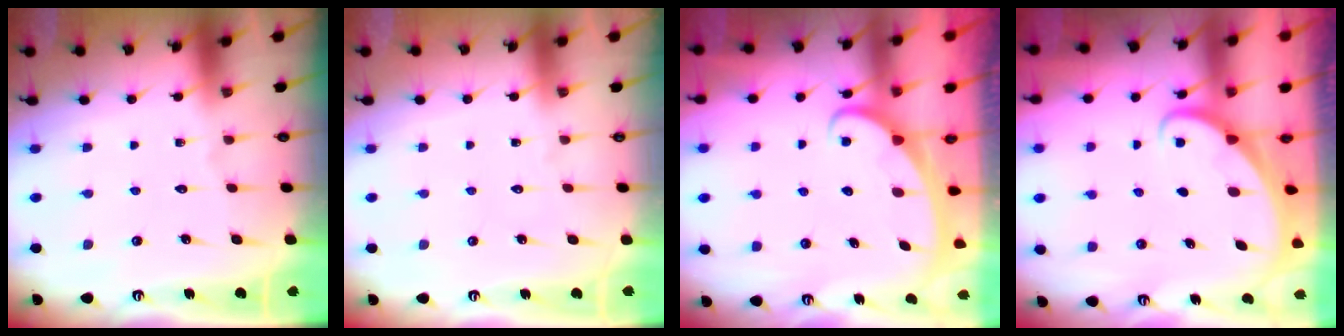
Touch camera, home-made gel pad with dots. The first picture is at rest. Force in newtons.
{"total": 0.0}
{"total": 2.6, "press": 2.6, "slide": 0.3}
{"total": 1.9, "press": 1.9, "slide": 0.1}